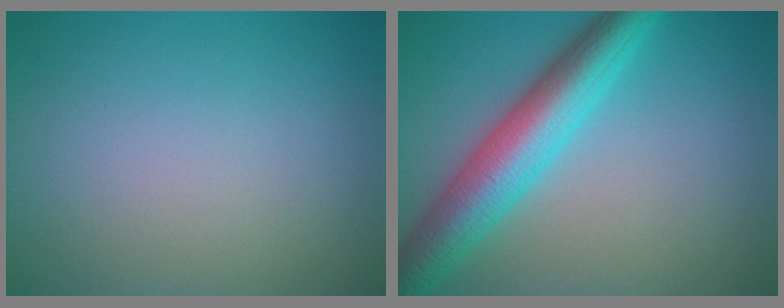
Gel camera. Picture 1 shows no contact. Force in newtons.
{"total": 7.5, "press": 7.5, "slide": 0.2}